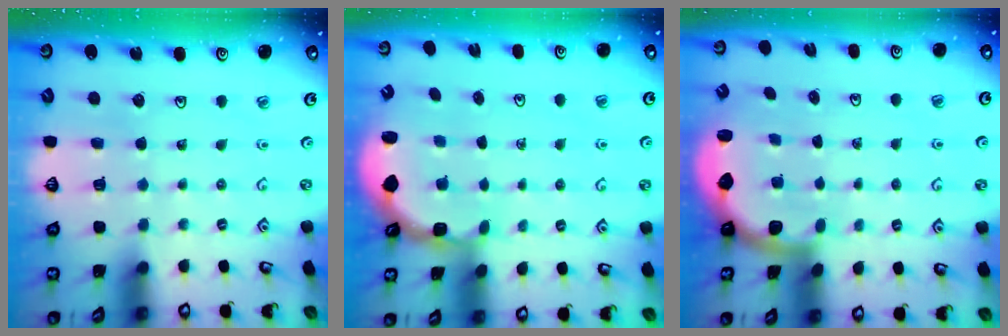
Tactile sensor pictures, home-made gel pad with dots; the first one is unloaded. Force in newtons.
{"total": 2.5, "press": 2.1, "slide": 1.3}
{"total": 2.1, "press": 2.0, "slide": 0.7}